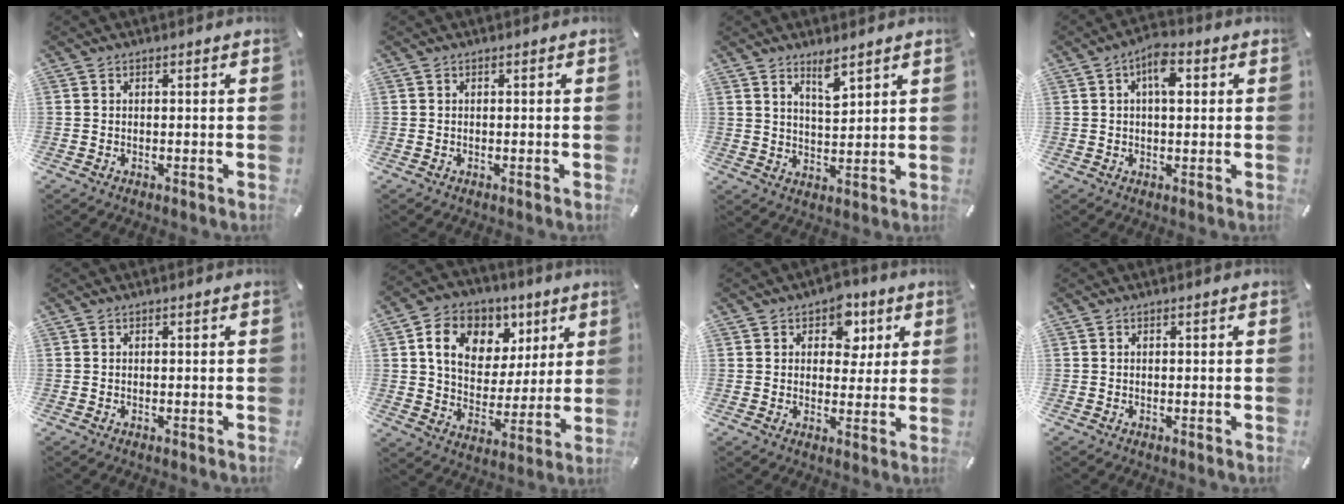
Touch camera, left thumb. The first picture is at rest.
{"total": 0.0}
{"total": 5.1, "force": [4.2, 1.2, 2.5], "torque": [-0.035, -0.030, 0.071]}
{"total": 6.3, "force": [1.7, 3.2, 5.2], "torque": [-0.072, 0.000, 0.022]}
{"total": 0.0}
{"total": 13.4, "force": [6.3, 10.3, 5.8], "torque": [-0.093, -0.024, 0.115]}
{"total": 8.1, "force": [3.2, 6.2, 4.0], "torque": [-0.040, -0.006, 0.050]}
{"total": 0.0}